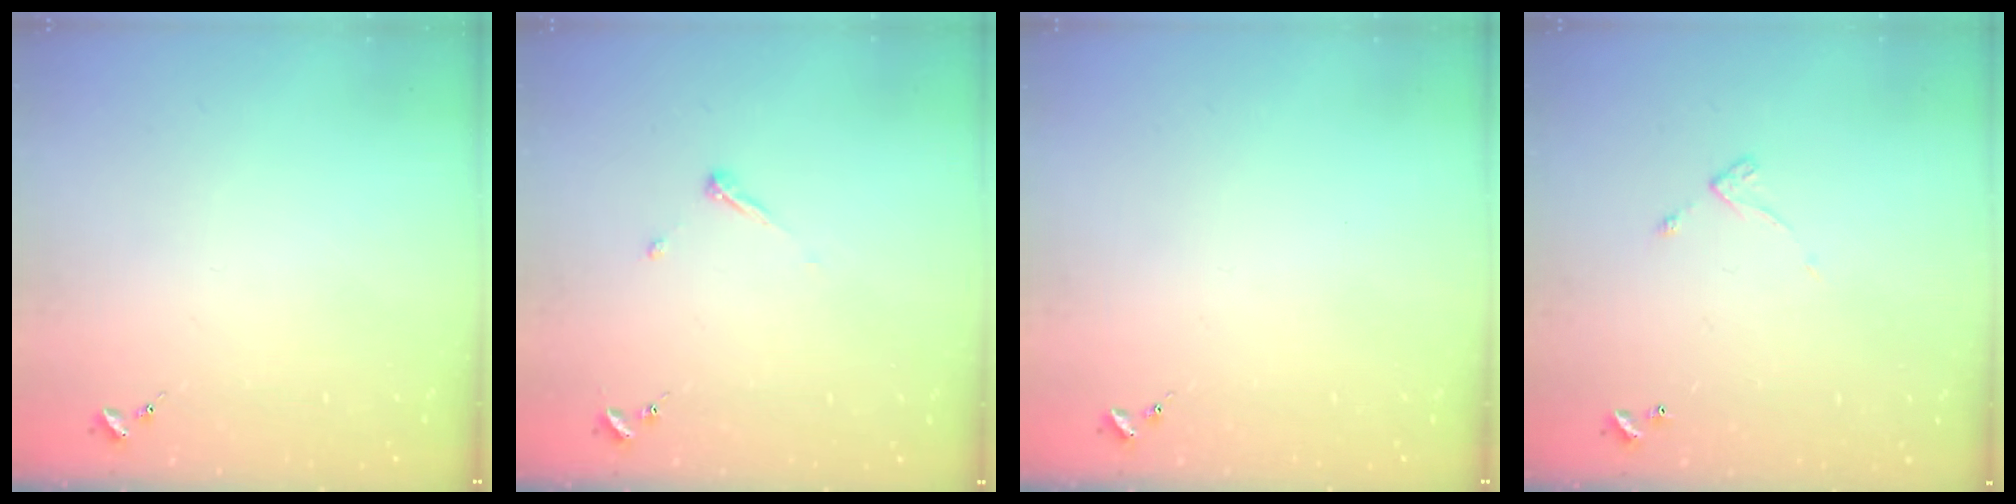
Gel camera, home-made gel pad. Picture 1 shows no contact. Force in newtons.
{"total": 4.5, "press": 4.5, "slide": 0.4}
{"total": 0.0}
{"total": 5.7, "press": 5.7, "slide": 0.5}